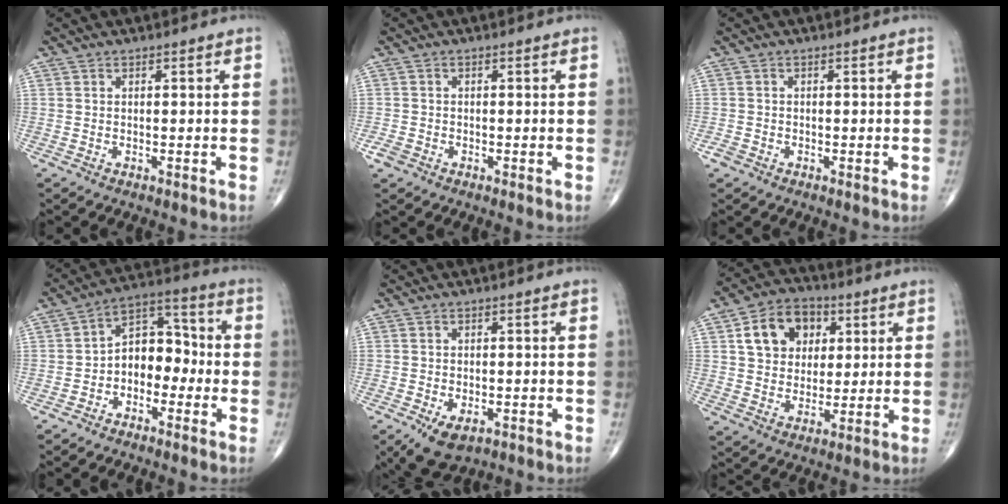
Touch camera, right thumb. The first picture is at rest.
{"total": 2.0, "force": [-1.0, 1.5, 0.9], "torque": [-0.015, 0.001, -0.020]}
{"total": 1.1, "force": [-0.6, 0.8, 0.4], "torque": [-0.006, 0.000, -0.014]}
{"total": 9.1, "force": [-2.2, 6.4, 6.0], "torque": [-0.057, 0.046, -0.054]}
{"total": 6.4, "force": [-3.1, 3.7, 4.1], "torque": [-0.066, 0.000, -0.044]}
{"total": 11.4, "force": [3.4, 8.9, 6.4], "torque": [-0.073, -0.001, 0.053]}